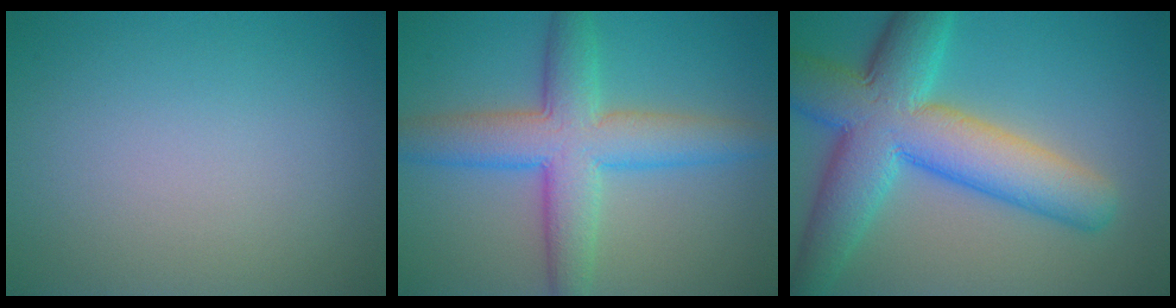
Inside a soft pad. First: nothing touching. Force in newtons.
{"total": 7.4, "press": 7.4, "slide": 0.1}
{"total": 10.8, "press": 10.8, "slide": 0.6}